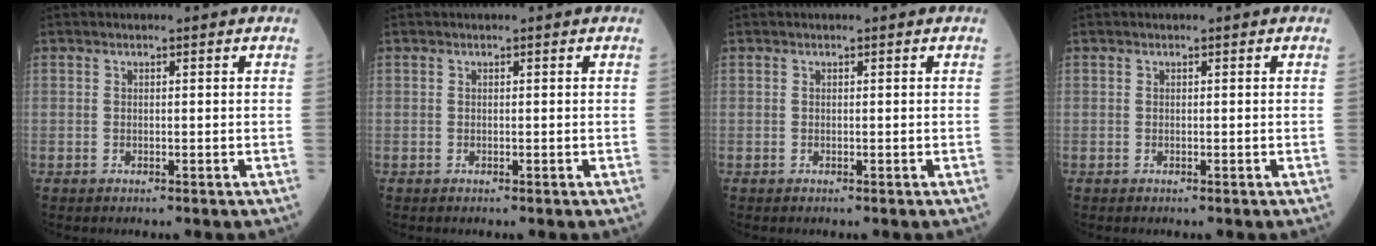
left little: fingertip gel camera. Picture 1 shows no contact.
{"total": 0.0}
{"total": 0.0}
{"total": 0.0}